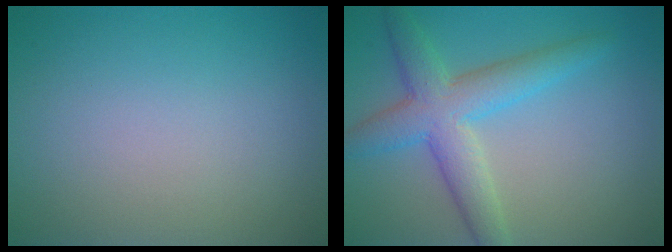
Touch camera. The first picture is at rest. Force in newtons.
{"total": 5.3, "press": 5.3, "slide": 0.2}